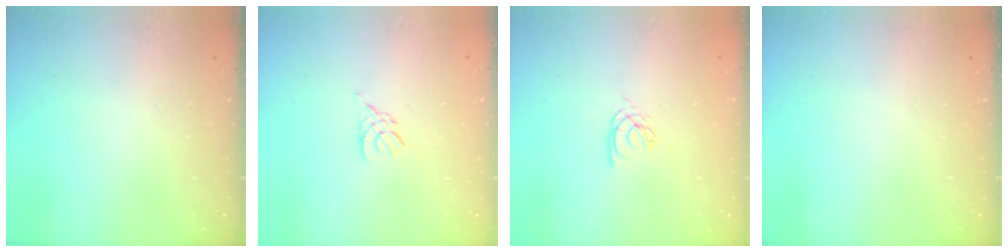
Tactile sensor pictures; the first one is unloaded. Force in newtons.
{"total": 2.3, "press": 2.3, "slide": 0.5}
{"total": 4.5, "press": 4.5, "slide": 0.3}
{"total": 0.0}